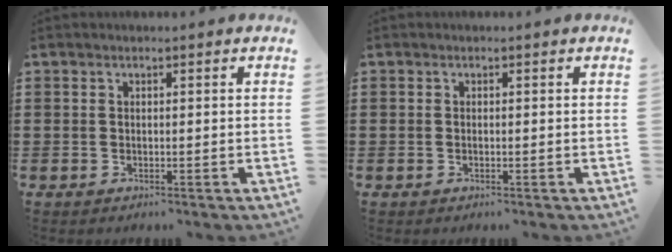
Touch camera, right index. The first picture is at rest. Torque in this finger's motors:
{"motor_torque": [0.82, 1.02, -0.01, -0.01]}